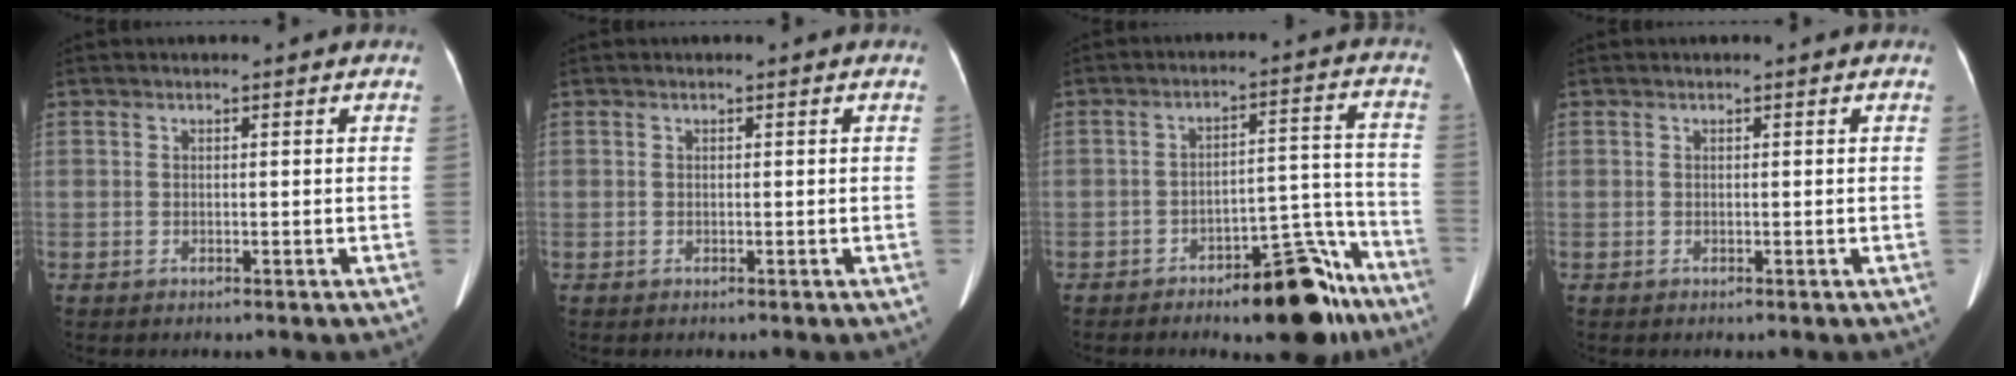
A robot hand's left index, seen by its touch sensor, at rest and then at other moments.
{"total": 0.0}
{"total": 12.5, "force": [-9.1, 3.9, 7.6], "torque": [-0.070, 0.032, -0.132]}
{"total": 0.0}